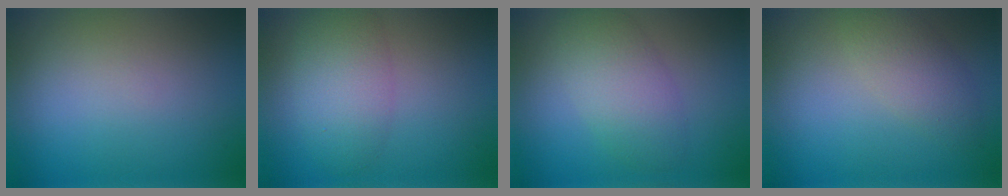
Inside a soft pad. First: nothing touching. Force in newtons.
{"total": 4.2, "press": 4.2, "slide": 0.2}
{"total": 4.1, "press": 4.1, "slide": 0.3}
{"total": 2.9, "press": 2.9, "slide": 0.1}